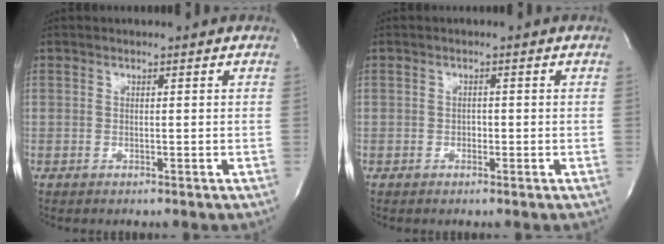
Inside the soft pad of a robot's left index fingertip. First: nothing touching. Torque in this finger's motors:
{"motor_torque": [-0.11, -0.08, -0.03, -0.01]}